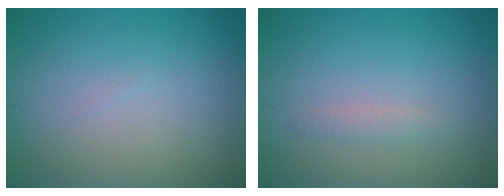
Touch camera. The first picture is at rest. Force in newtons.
{"total": 0.9, "press": 0.9, "slide": 0.1}